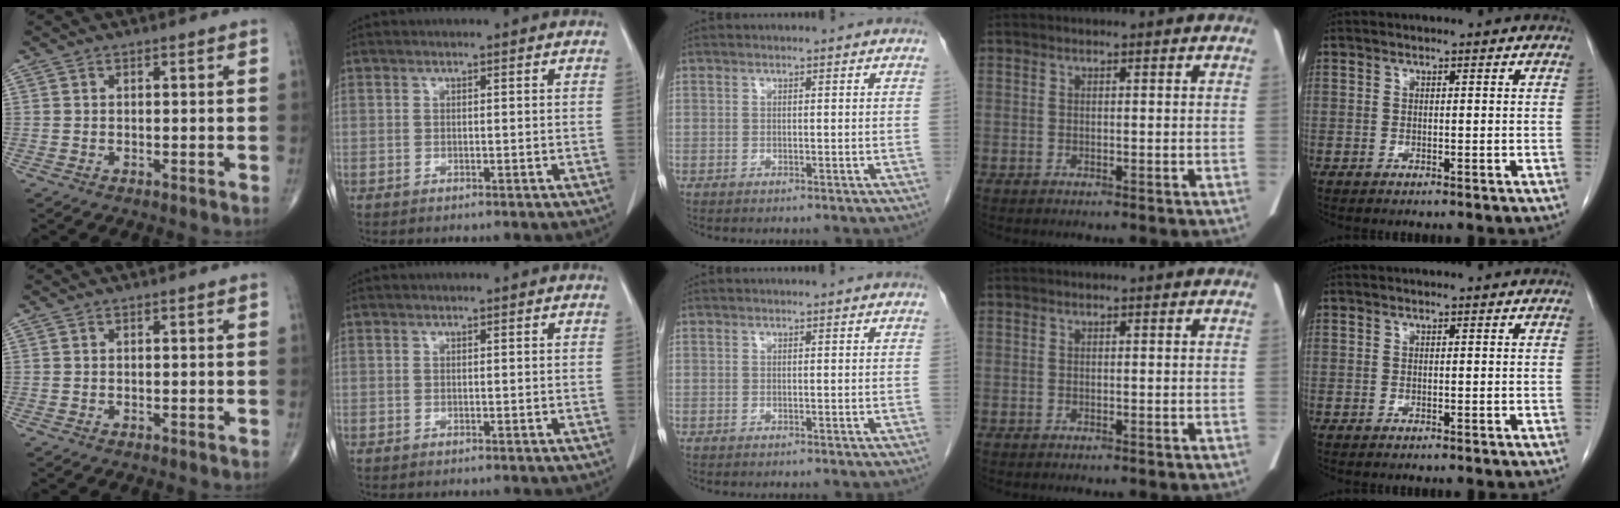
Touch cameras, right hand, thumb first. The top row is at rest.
{}